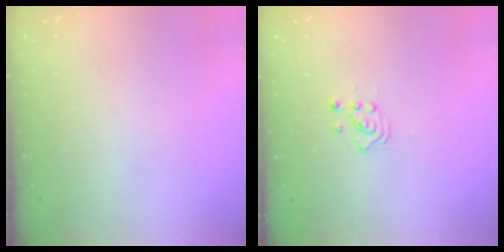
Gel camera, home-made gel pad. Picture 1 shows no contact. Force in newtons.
{"total": 2.5, "press": 2.5, "slide": 0.3}